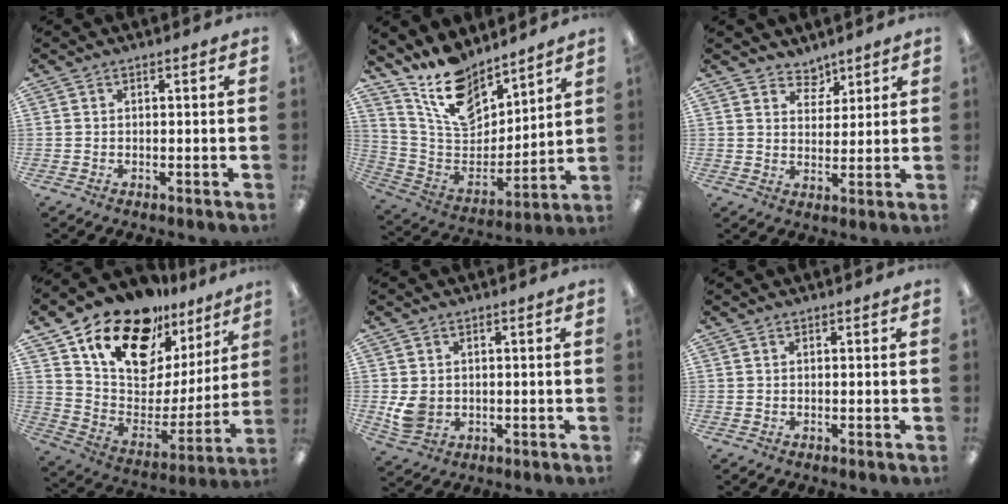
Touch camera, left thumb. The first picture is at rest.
{"total": 15.7, "force": [12.8, 6.7, 6.1], "torque": [-0.131, -0.082, 0.235]}
{"total": 2.4, "force": [2.2, 1.0, -0.2], "torque": [0.010, -0.011, 0.041]}
{"total": 19.8, "force": [14.6, 10.1, 8.9], "torque": [-0.159, -0.096, 0.260]}
{"total": 5.4, "force": [0.4, 4.5, 2.9], "torque": [-0.052, 0.000, 0.010]}
{"total": 0.0}